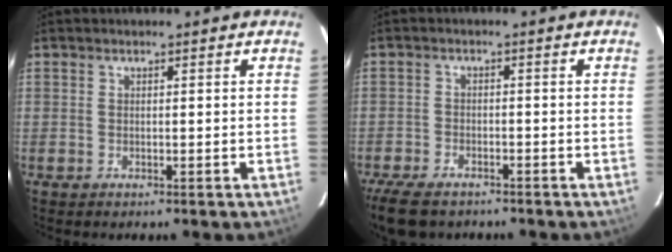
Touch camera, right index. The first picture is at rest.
{"total": 8.0, "force": [-6.2, 3.8, 3.4], "torque": [-0.096, -0.008, -0.111]}